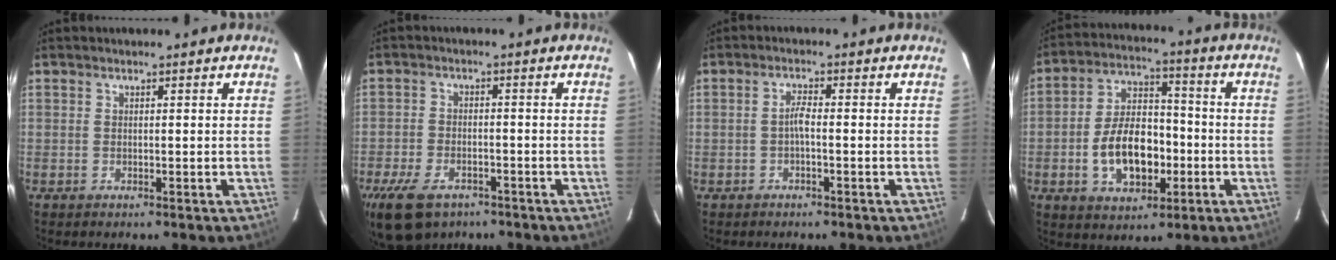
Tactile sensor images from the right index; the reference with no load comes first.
{"total": 12.0, "force": [-7.7, 6.7, 6.2], "torque": [-0.161, -0.018, -0.133]}
{"total": 1.9, "force": [-0.8, 0.2, 1.7], "torque": [-0.035, 0.006, -0.017]}
{"total": 13.0, "force": [-3.6, 7.9, 9.7], "torque": [-0.193, 0.019, -0.049]}